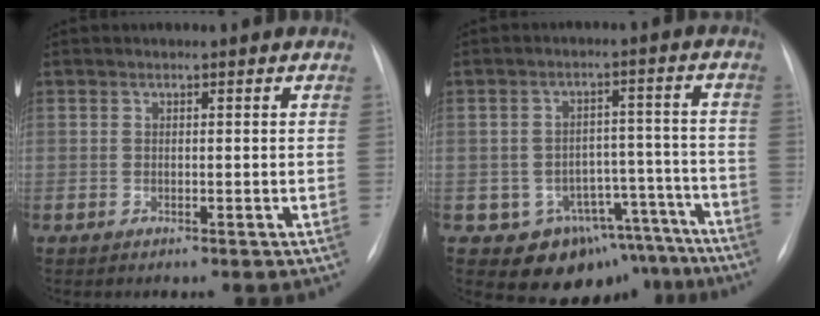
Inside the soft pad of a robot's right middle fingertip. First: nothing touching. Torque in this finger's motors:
{"motor_torque": [0.71, -0.78, 0.08, 0.02]}